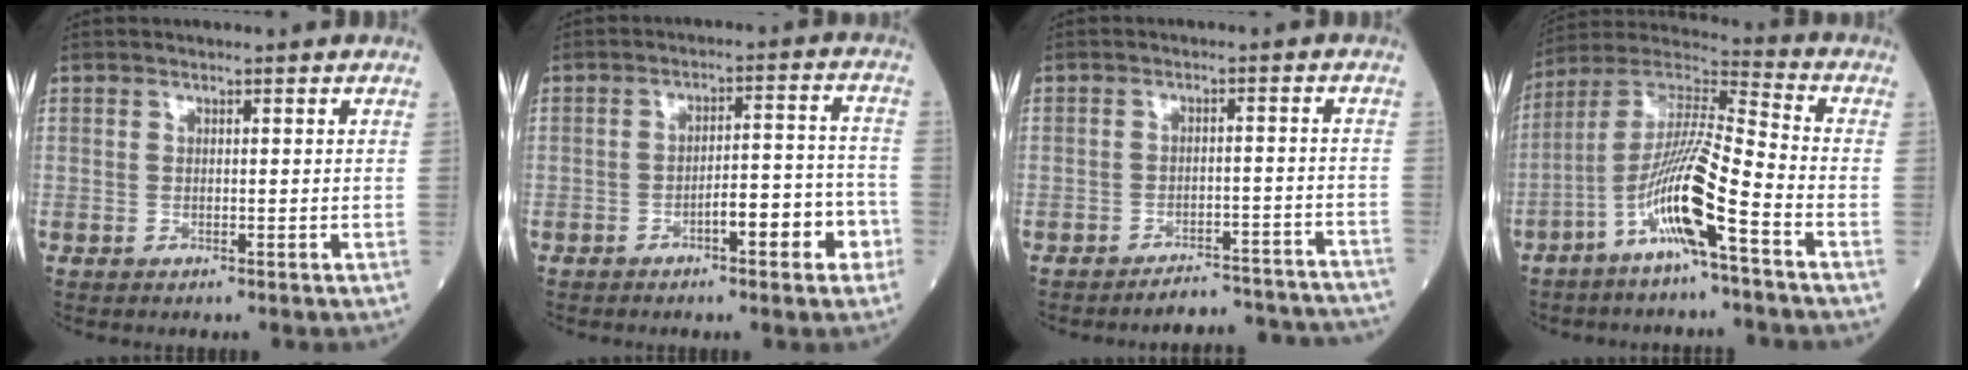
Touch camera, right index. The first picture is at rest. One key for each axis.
{"total": 7.4, "fx": -3.7, "fy": 1.8, "fz": 6.2, "tx": -0.079, "ty": 0.025, "tz": -0.049}
{"total": 12.6, "fx": -12.4, "fy": 1.6, "fz": 1.4, "tx": 0.010, "ty": 0.023, "tz": -0.143}
{"total": 12.6, "fx": -5.6, "fy": 0.3, "fz": 11.3, "tx": -0.226, "ty": 0.002, "tz": -0.112}